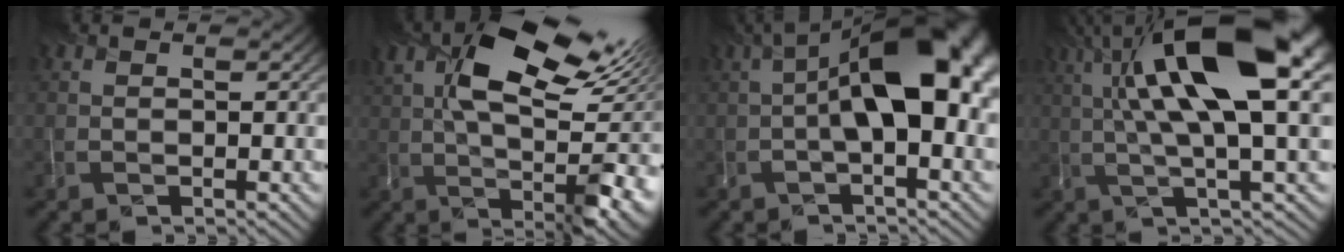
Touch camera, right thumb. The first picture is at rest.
{"total": 17.2, "force": [3.6, 7.7, 15.0], "torque": [-0.222, 0.021, 0.064]}
{"total": 13.6, "force": [0.1, 5.6, 12.4], "torque": [-0.184, 0.018, 0.003]}
{"total": 15.9, "force": [4.4, 4.4, 14.6], "torque": [-0.265, 0.012, 0.083]}